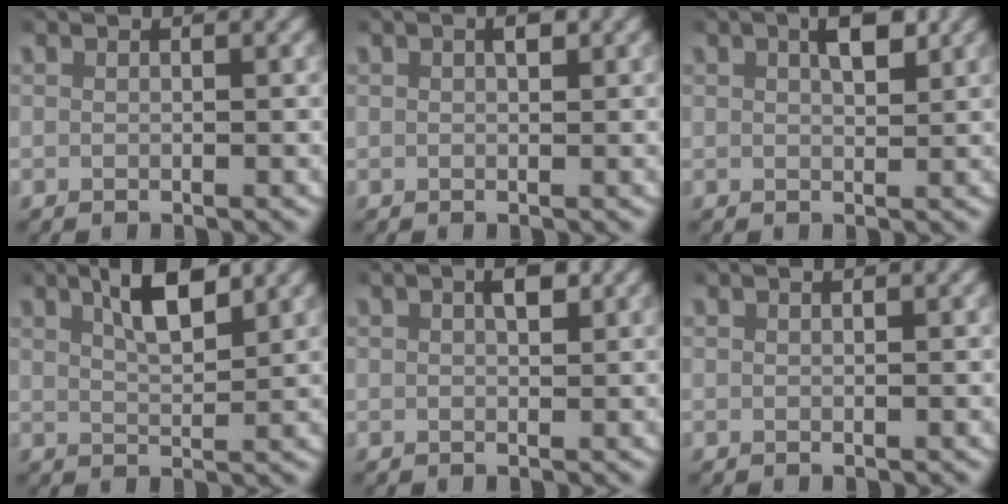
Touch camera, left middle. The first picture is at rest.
{"total": 1.1, "force": [0.5, 0.6, 0.8], "torque": [-0.016, 0.003, 0.008]}
{"total": 2.9, "force": [1.3, 1.2, 2.3], "torque": [-0.028, 0.006, 0.019]}
{"total": 4.4, "force": [2.7, 1.3, 3.2], "torque": [-0.053, 0.003, 0.044]}
{"total": 1.8, "force": [0.8, 0.8, 1.4], "torque": [-0.019, 0.005, 0.012]}
{"total": 0.0}